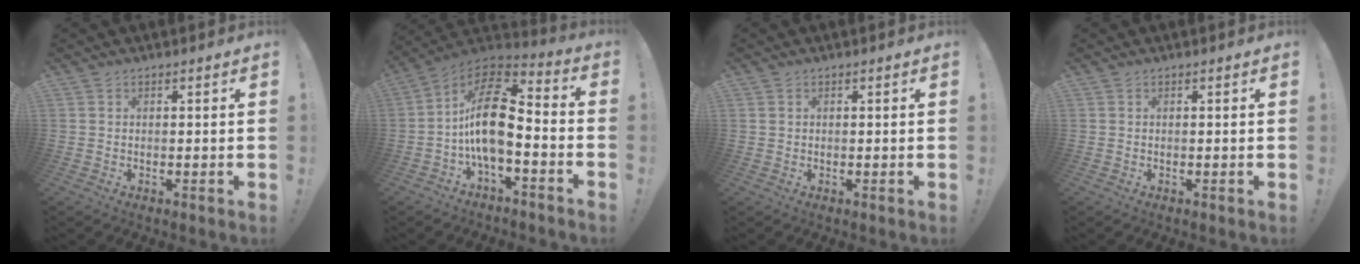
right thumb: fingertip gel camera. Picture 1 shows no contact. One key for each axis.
{"total": 16.9, "fx": -1.7, "fy": 8.3, "fz": 14.6, "tx": -0.263, "ty": 0.015, "tz": -0.028}
{"total": 0.7, "fx": 0.3, "fy": 0.6, "fz": 0.0, "tx": 0.000, "ty": 0.003, "tz": 0.006}
{"total": 0.0}